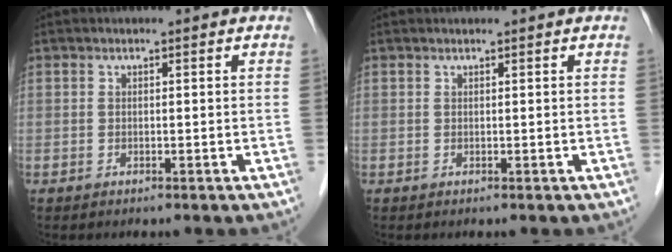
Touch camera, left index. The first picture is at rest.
{"total": 0.0}